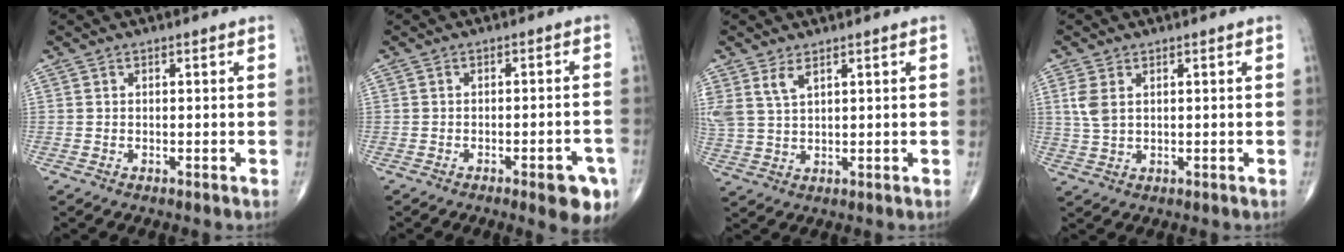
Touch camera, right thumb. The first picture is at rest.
{"total": 7.1, "force": [-3.7, 2.0, 5.7], "torque": [-0.052, 0.013, -0.042]}
{"total": 4.9, "force": [2.9, 2.2, 3.3], "torque": [-0.075, -0.007, 0.070]}
{"total": 4.0, "force": [1.3, 2.4, 2.9], "torque": [-0.070, 0.001, 0.032]}